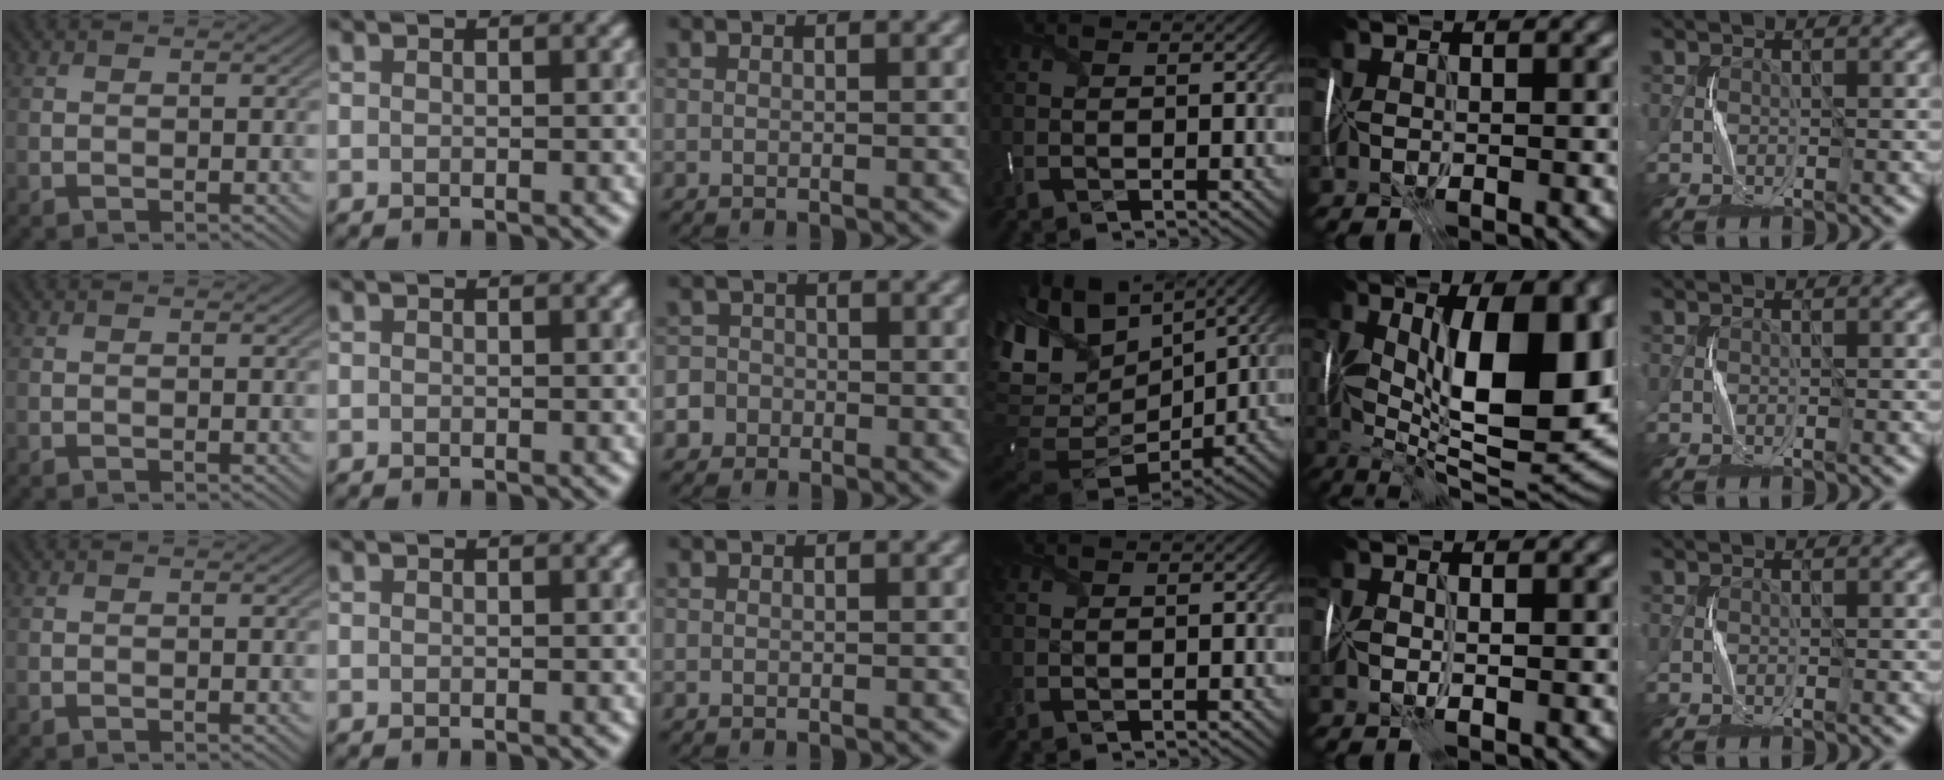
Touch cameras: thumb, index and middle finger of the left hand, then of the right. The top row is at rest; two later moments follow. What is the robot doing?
{"motion": "wrap", "object": "plastic wrap"}